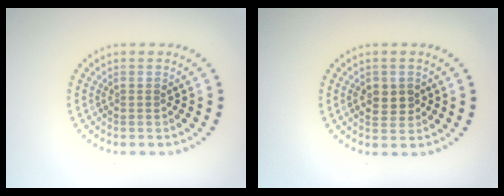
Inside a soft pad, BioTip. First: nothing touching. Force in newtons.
{"total": 2.4, "press": 2.3, "slide": 0.6}